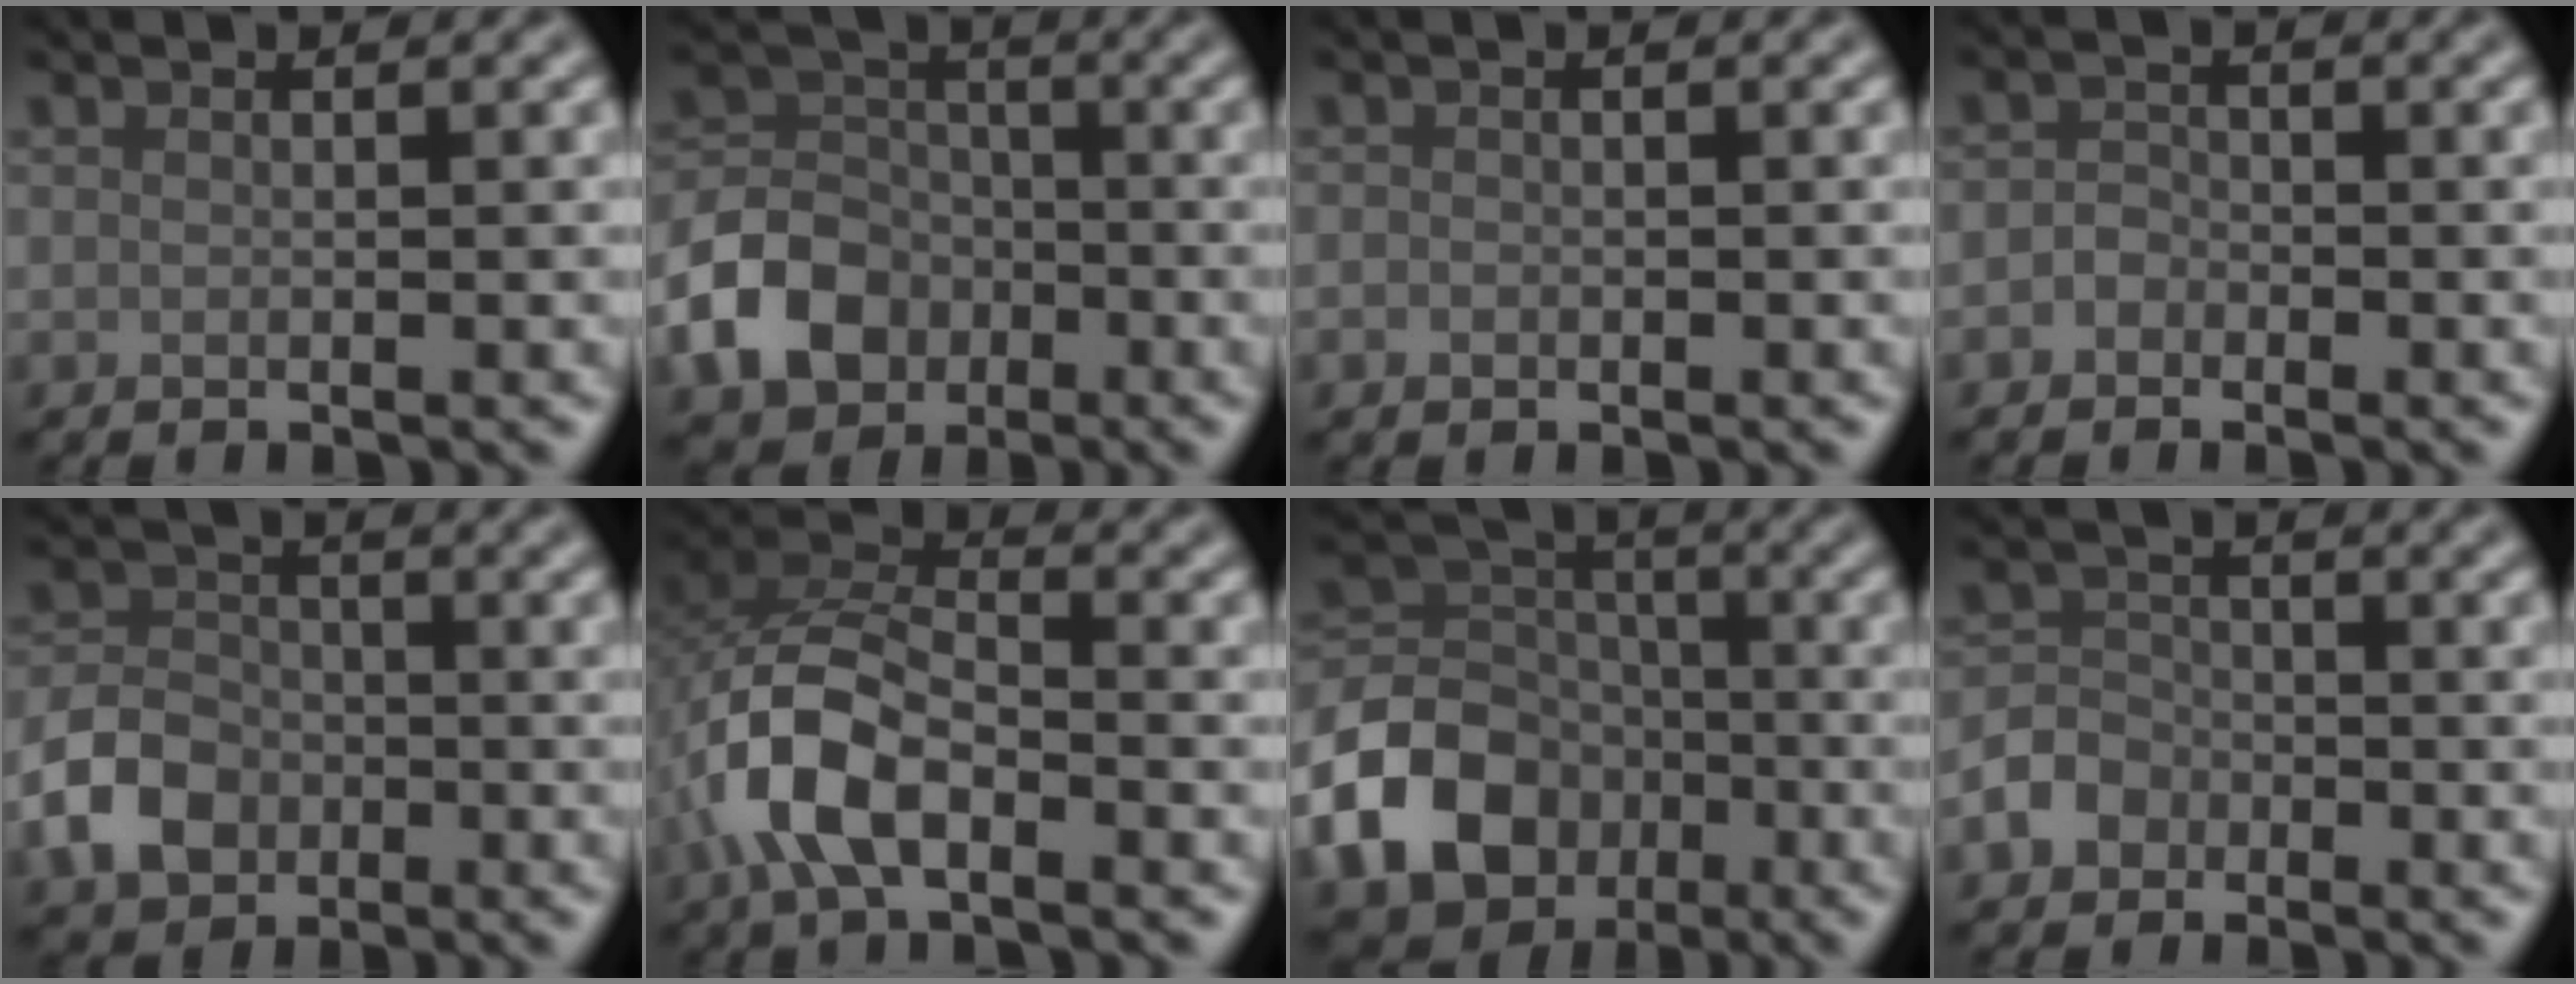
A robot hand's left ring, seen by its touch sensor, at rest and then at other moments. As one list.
[{"total": 6.7, "force": [-2.9, 5.2, 3.0], "torque": [-0.060, 0.000, -0.069]}, {"total": 0.7, "force": [-0.3, 0.6, 0.2], "torque": [0.000, -0.005, -0.007]}, {"total": 1.3, "force": [-0.7, 1.1, 0.3], "torque": [0.000, 0.003, -0.016]}, {"total": 4.6, "force": [-2.0, 3.5, 2.3], "torque": [-0.044, 0.000, -0.046]}, {"total": 7.1, "force": [-3.0, 3.7, 5.2], "torque": [-0.105, 0.007, -0.067]}, {"total": 12.2, "force": [-5.7, 9.4, 5.3], "torque": [-0.129, -0.016, -0.116]}, {"total": 3.1, "force": [-1.8, 2.3, 0.8], "torque": [-0.005, 0.001, -0.041]}]